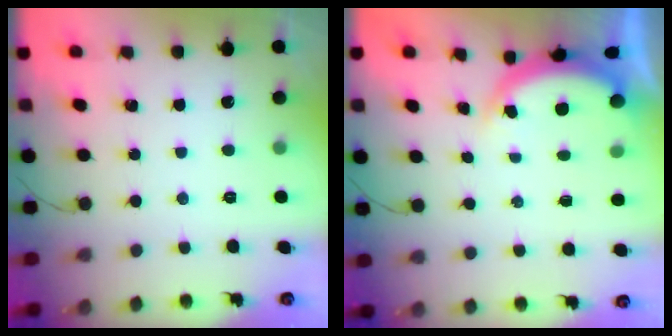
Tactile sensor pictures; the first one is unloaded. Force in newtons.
{"total": 4.9, "press": 4.9, "slide": 0.6}